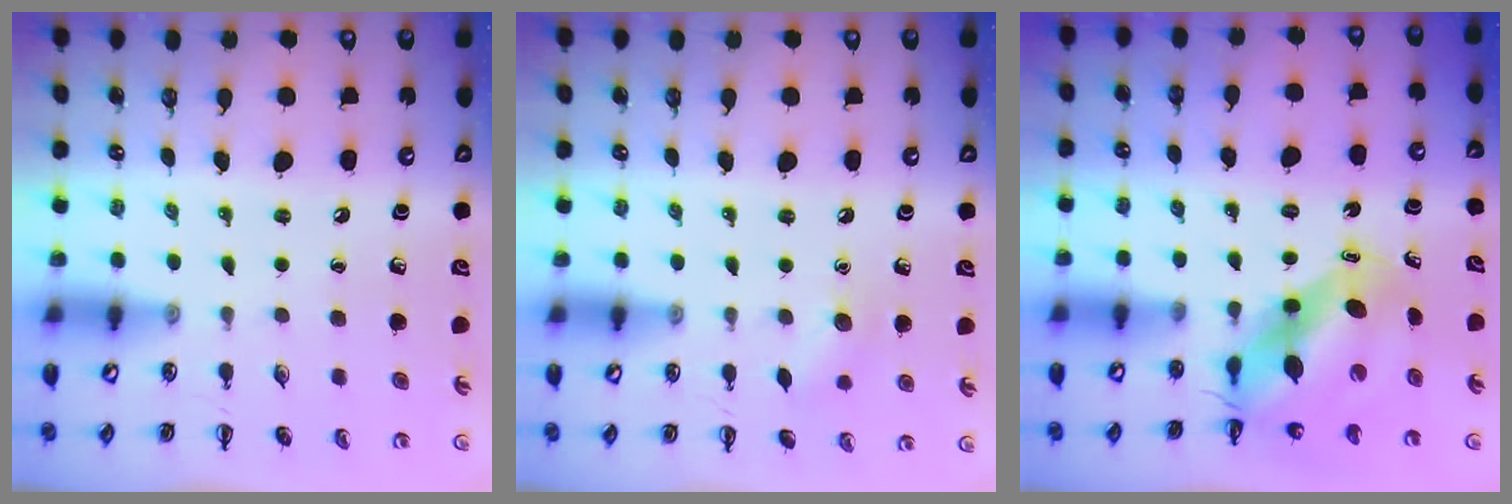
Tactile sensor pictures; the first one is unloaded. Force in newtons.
{"total": 7.4, "press": 7.1, "slide": 1.8}
{"total": 9.6, "press": 9.2, "slide": 2.9}